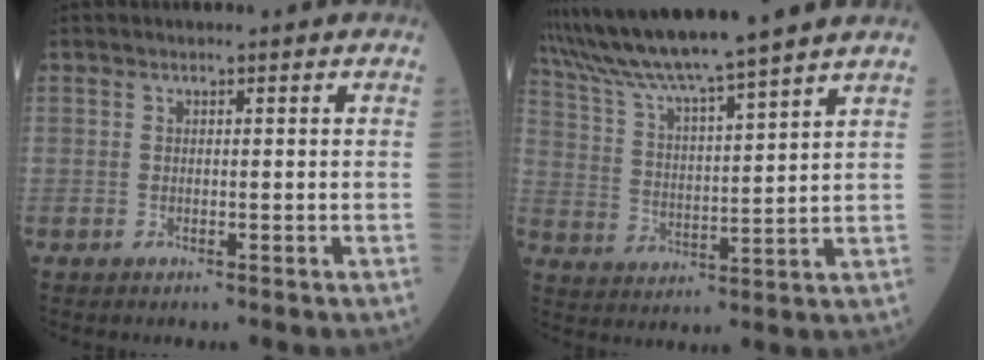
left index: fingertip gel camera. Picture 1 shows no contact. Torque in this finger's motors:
{"motor_torque": [0.43, -0.33, 1.05, 0.21]}